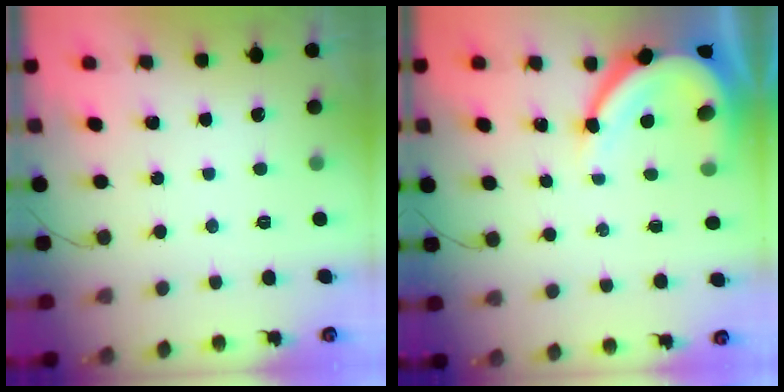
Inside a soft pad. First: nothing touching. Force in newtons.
{"total": 10.2, "press": 10.1, "slide": 1.1}